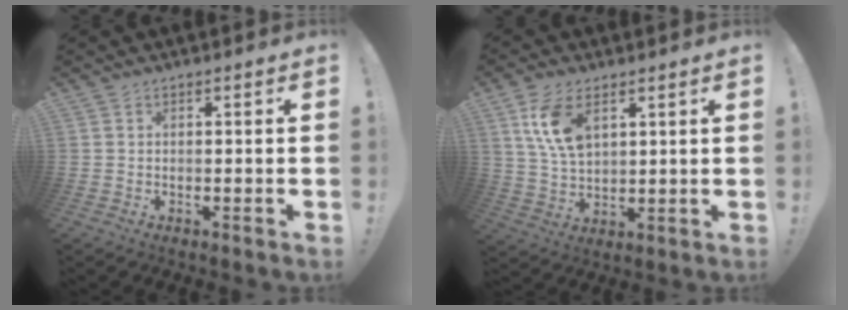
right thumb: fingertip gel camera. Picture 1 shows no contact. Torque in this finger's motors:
{"motor_torque": [0.19, 0.32, 0.29, 0.35, 0.11]}